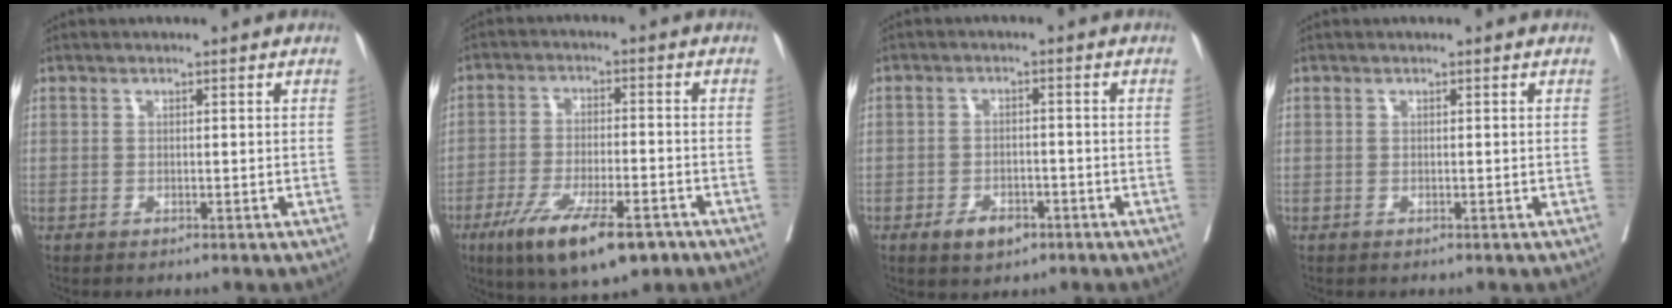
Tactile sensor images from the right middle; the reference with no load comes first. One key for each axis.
{"total": 12.8, "fx": -7.8, "fy": 3.3, "fz": 9.6, "tx": -0.164, "ty": -0.022, "tz": -0.125}
{"total": 4.2, "fx": -2.5, "fy": 2.2, "fz": 2.5, "tx": -0.041, "ty": 0.001, "tz": -0.034}
{"total": 0.0}